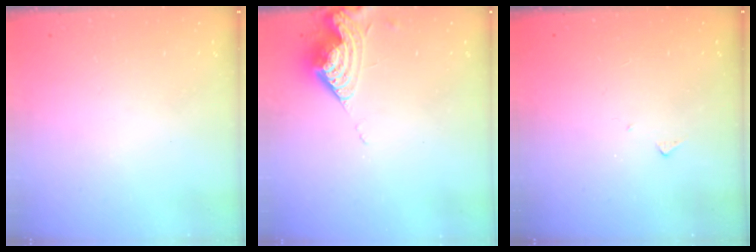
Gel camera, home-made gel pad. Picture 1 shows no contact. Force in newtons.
{"total": 9.8, "press": 9.8, "slide": 0.8}
{"total": 6.6, "press": 6.6, "slide": 0.6}